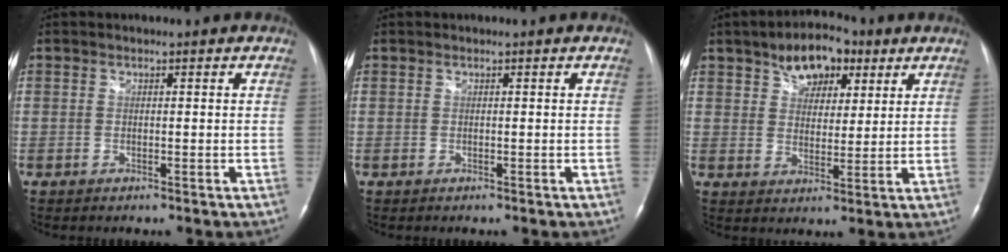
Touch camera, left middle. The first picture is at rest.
{"total": 0.0}
{"total": 8.4, "force": [4.7, 4.8, 5.1], "torque": [-0.078, 0.018, 0.076]}